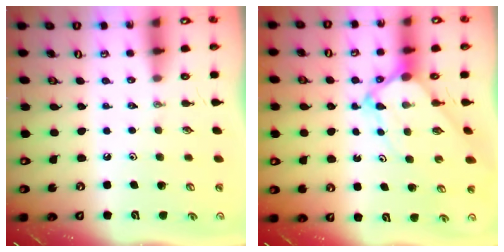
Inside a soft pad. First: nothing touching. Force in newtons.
{"total": 5.6, "press": 5.6, "slide": 0.6}